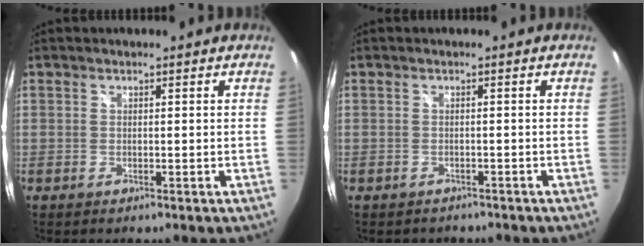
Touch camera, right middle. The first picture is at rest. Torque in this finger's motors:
{"motor_torque": [1.07, -1.07, 0.14, 0.08]}